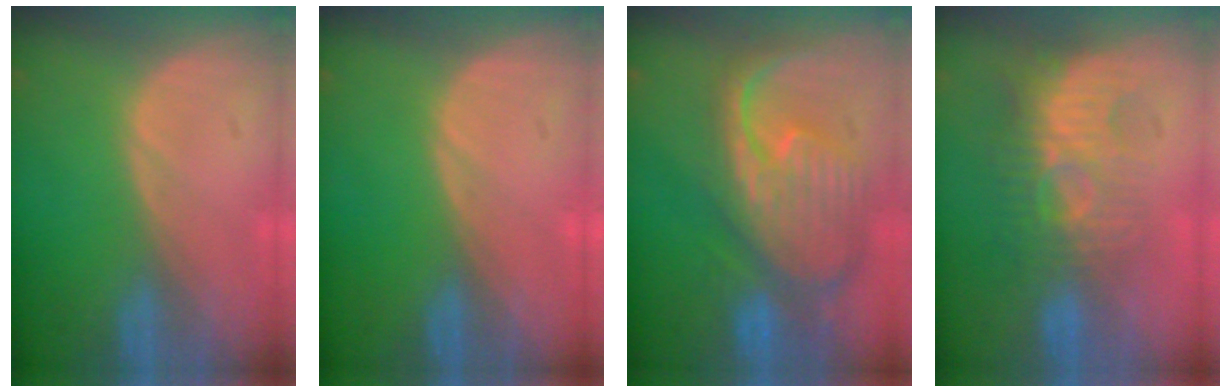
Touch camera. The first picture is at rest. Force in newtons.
{"total": 0.0}
{"total": 12.4, "press": 10.7, "slide": 6.4}
{"total": 9.9, "press": 8.5, "slide": 5.1}